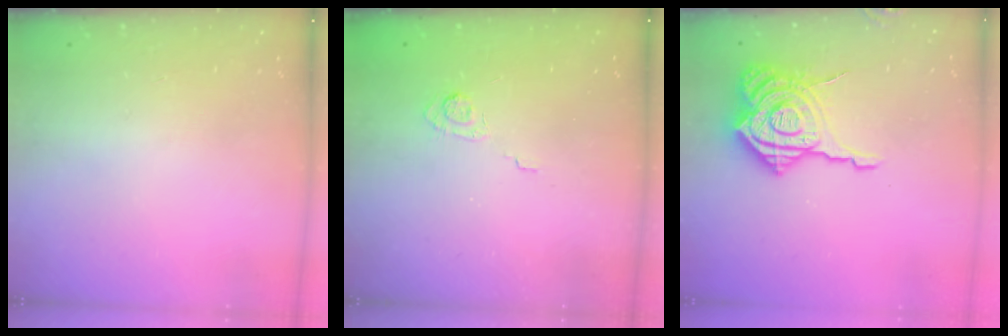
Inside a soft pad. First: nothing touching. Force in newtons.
{"total": 3.1, "press": 2.7, "slide": 1.6}
{"total": 20.1, "press": 20.0, "slide": 2.1}